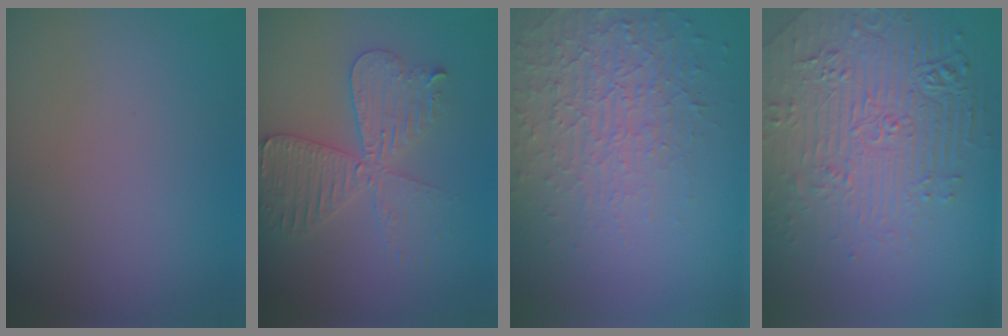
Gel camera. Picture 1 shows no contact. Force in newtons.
{"total": 4.5, "press": 4.4, "slide": 0.8}
{"total": 5.3, "press": 3.4, "slide": 4.1}
{"total": 5.7, "press": 5.0, "slide": 2.8}